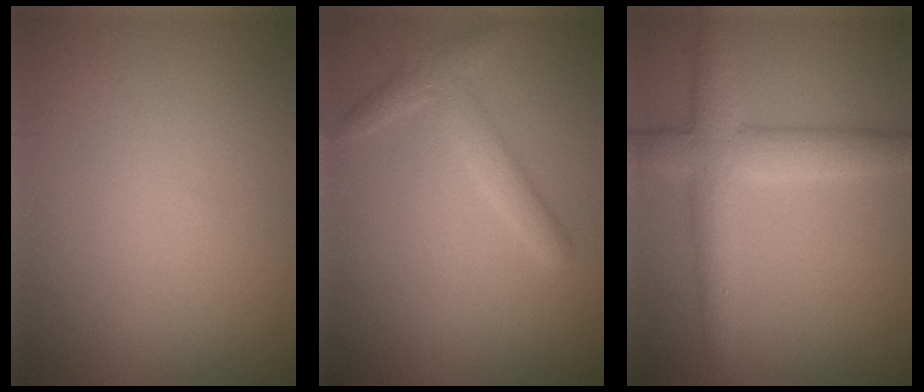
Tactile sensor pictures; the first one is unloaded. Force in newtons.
{"total": 2.4, "press": 2.4, "slide": 0.2}
{"total": 5.3, "press": 5.3, "slide": 0.2}